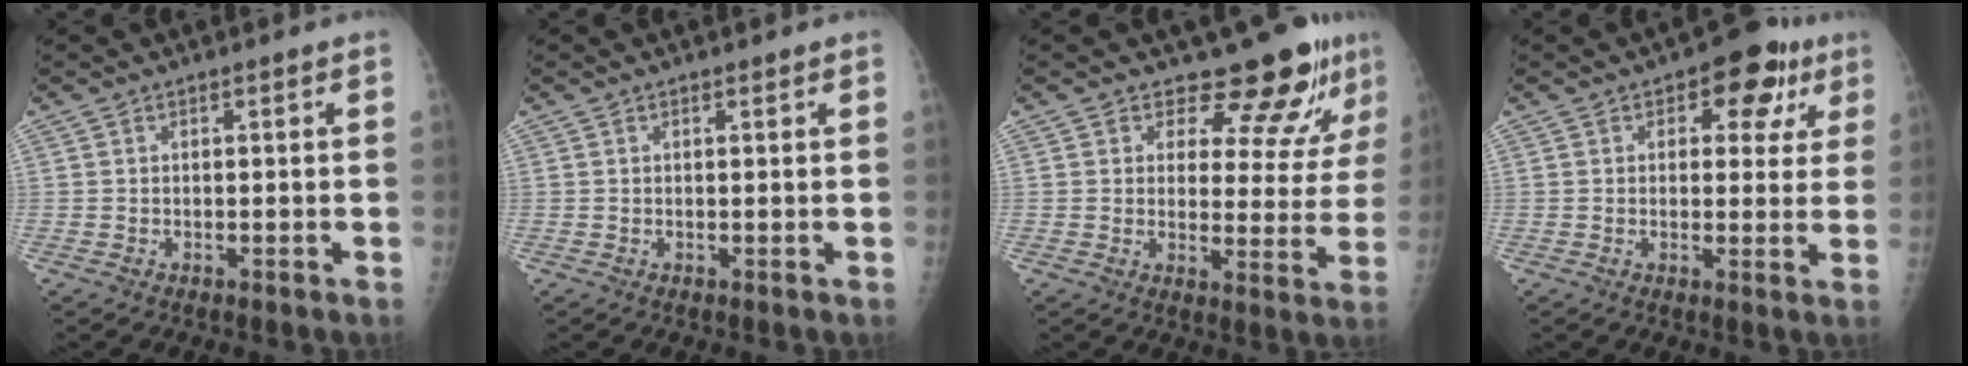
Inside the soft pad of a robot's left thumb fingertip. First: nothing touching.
{"total": 0.0}
{"total": 11.4, "force": [9.3, 4.5, 4.7], "torque": [-0.026, -0.075, 0.113]}
{"total": 9.0, "force": [3.9, 5.5, 6.0], "torque": [-0.021, -0.004, 0.039]}